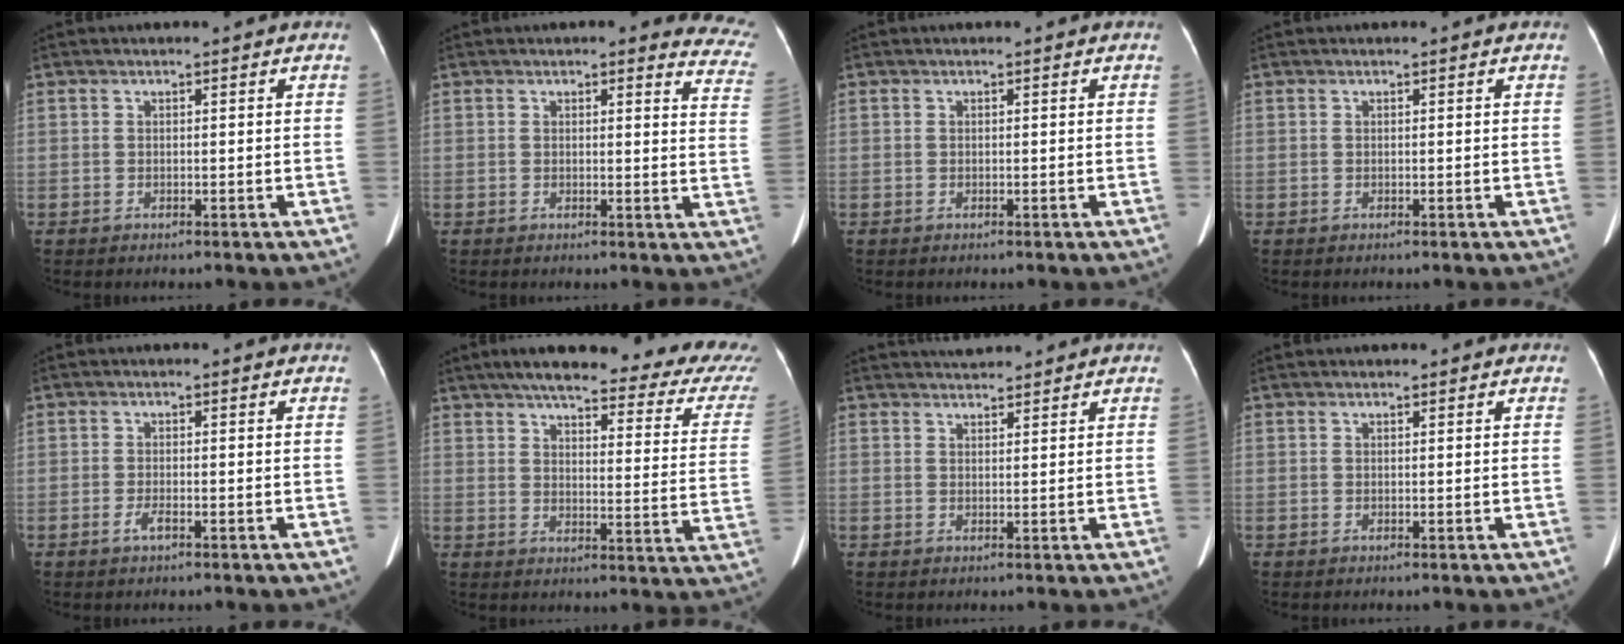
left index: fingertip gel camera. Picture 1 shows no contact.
{"total": 9.8, "force": [9.0, 2.2, 3.0], "torque": [0.008, -0.043, 0.055]}
{"total": 0.0}
{"total": 0.0}
{"total": 1.3, "force": [-0.7, 0.1, 1.1], "torque": [-0.023, 0.000, -0.013]}
{"total": 25.1, "force": [21.0, 3.3, 13.4], "torque": [-0.175, -0.024, 0.240]}
{"total": 4.2, "force": [4.1, 0.5, 1.0], "torque": [-0.016, 0.028, 0.062]}
{"total": 1.6, "force": [1.4, 0.4, 0.7], "torque": [-0.010, 0.019, 0.017]}